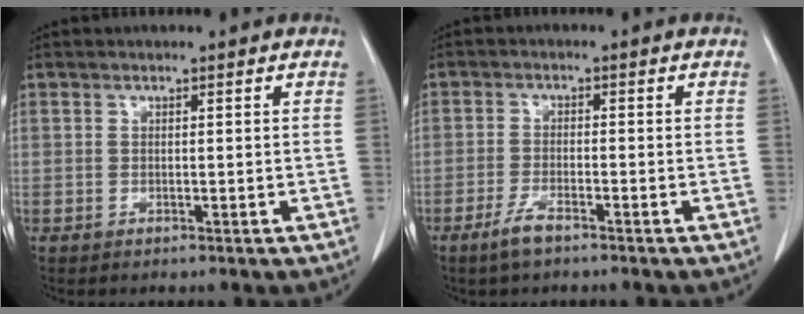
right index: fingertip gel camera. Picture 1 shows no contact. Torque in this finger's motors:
{"motor_torque": [0.21, -0.17, 0.02, 0.02]}